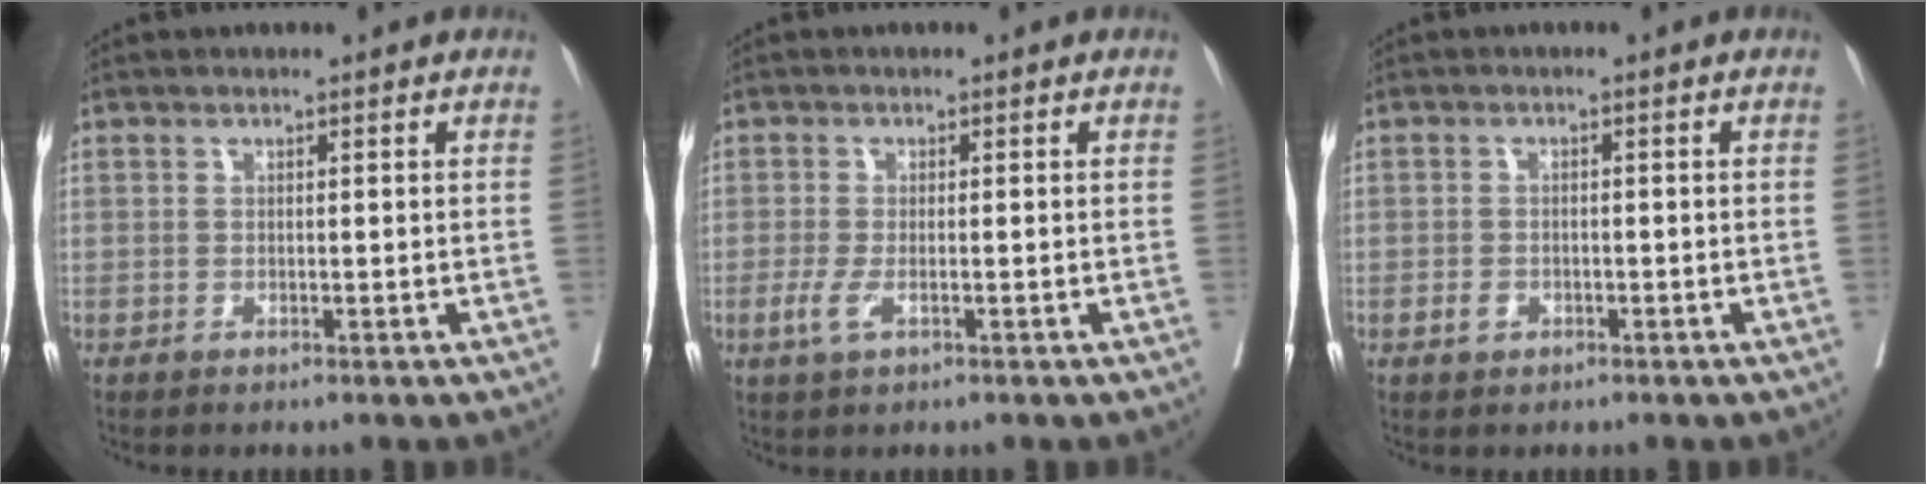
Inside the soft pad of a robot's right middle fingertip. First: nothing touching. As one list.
[{"total": 2.6, "force": [-1.0, 0.8, 2.3], "torque": [-0.055, -0.006, -0.018]}, {"total": 1.7, "force": [-0.9, 1.2, 0.9], "torque": [-0.017, 0.003, -0.010]}]